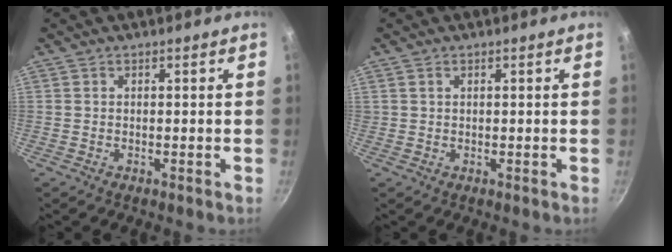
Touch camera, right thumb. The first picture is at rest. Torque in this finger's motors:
{"motor_torque": [-0.84, 0.17, 0.12, 0.65, 0.01]}